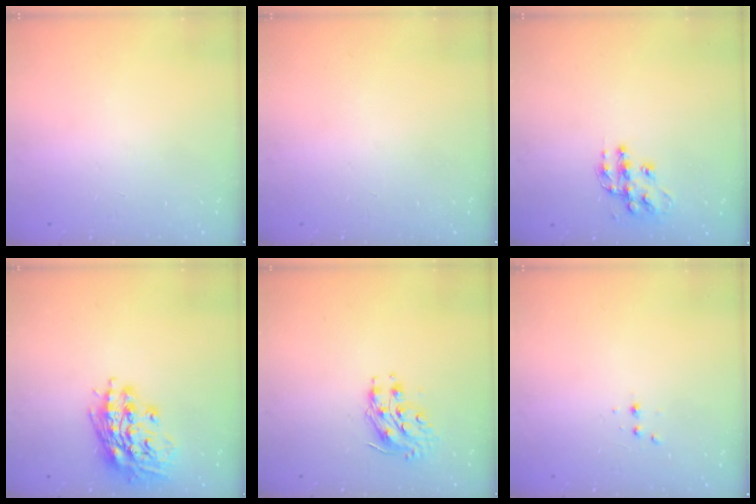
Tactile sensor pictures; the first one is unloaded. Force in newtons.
{"total": 0.0}
{"total": 11.8, "press": 11.8, "slide": 0.6}
{"total": 16.1, "press": 15.9, "slide": 2.1}
{"total": 8.9, "press": 8.9, "slide": 0.7}
{"total": 2.9, "press": 2.7, "slide": 1.0}